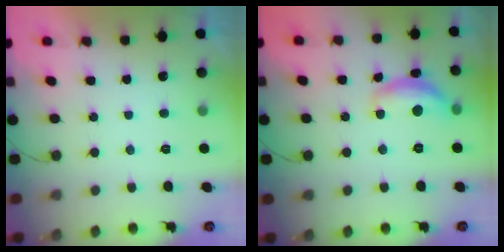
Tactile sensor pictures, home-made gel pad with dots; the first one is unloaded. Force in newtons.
{"total": 10.8, "press": 10.8, "slide": 0.5}